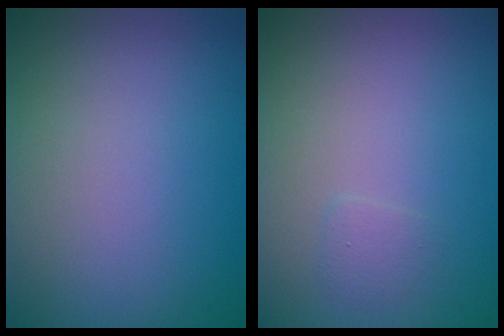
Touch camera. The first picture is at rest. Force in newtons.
{"total": 0.7, "press": 0.7, "slide": 0.1}